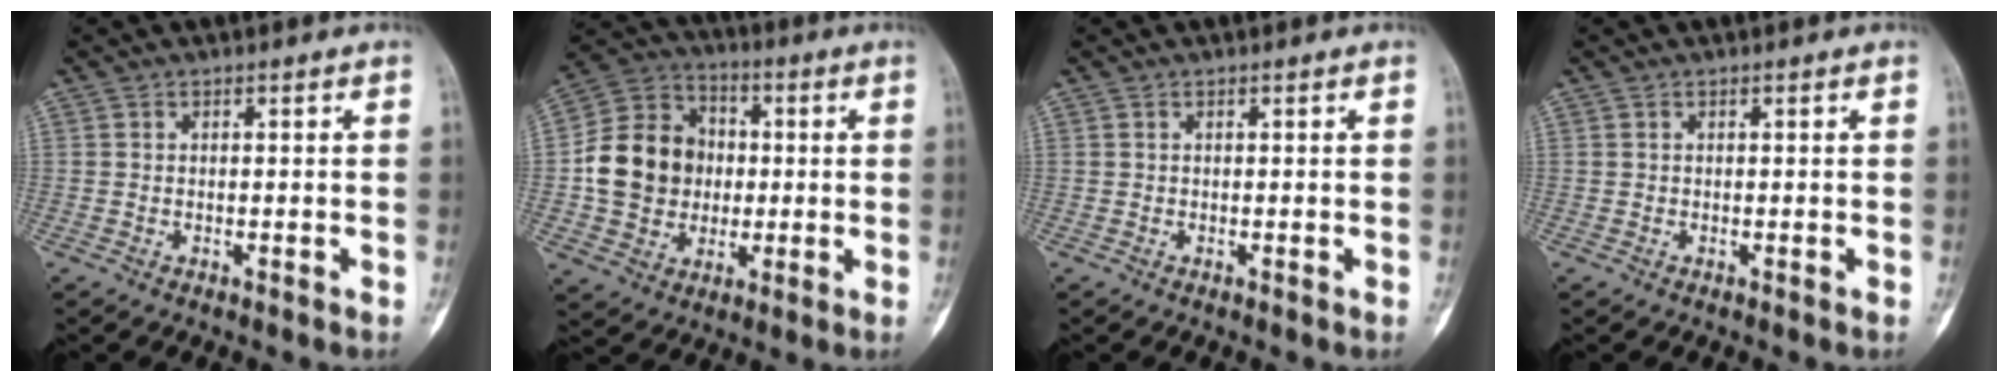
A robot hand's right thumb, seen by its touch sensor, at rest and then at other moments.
{"total": 15.6, "force": [-0.3, 13.3, 8.1], "torque": [-0.124, 0.025, -0.005]}
{"total": 0.0}
{"total": 0.0}